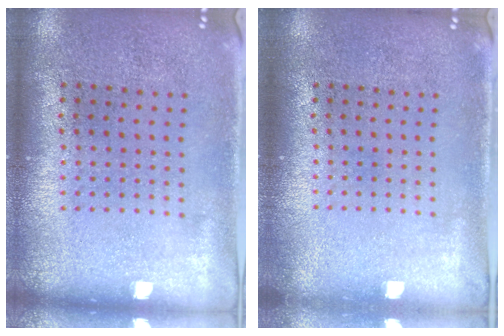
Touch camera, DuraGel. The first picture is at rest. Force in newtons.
{"total": 0.6, "press": 0.6, "slide": 0.1}